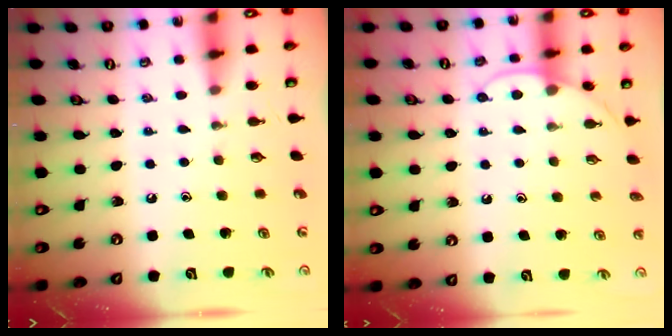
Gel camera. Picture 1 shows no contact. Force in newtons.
{"total": 7.2, "press": 7.2, "slide": 0.5}